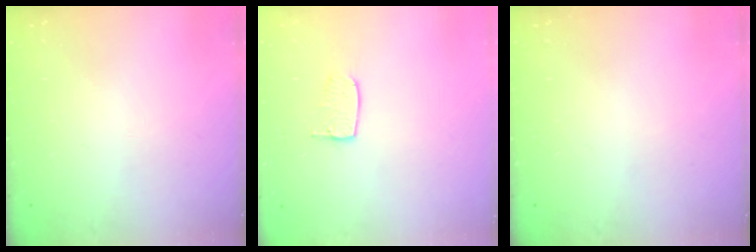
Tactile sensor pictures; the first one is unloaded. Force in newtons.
{"total": 5.5, "press": 5.5, "slide": 0.4}
{"total": 0.0}